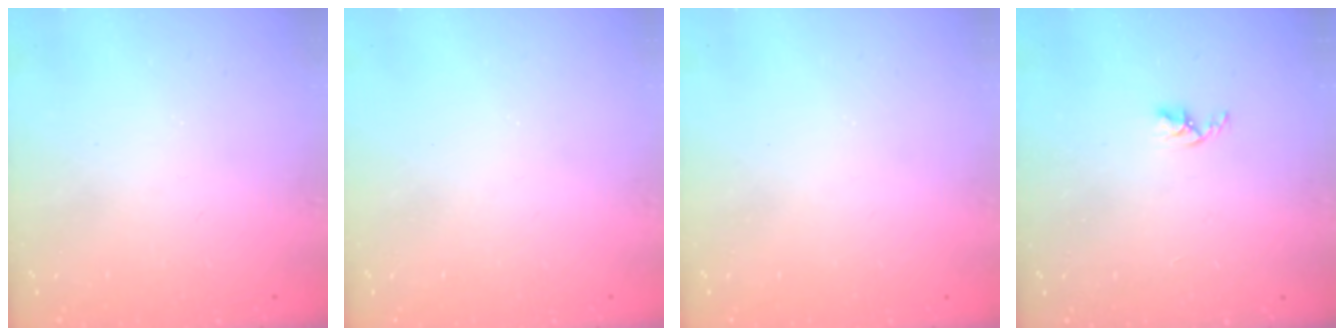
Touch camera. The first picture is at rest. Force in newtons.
{"total": 0.0}
{"total": 0.0}
{"total": 2.5, "press": 2.5, "slide": 0.4}